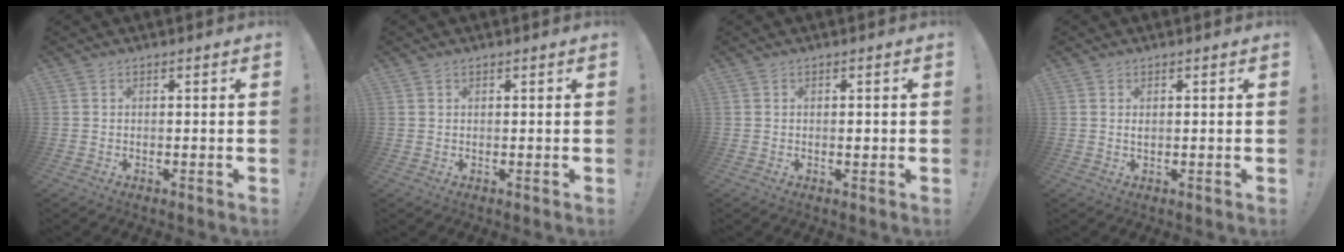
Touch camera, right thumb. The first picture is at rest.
{"total": 0.6, "force": [0.5, 0.3, 0.0], "torque": [0.005, -0.003, 0.009]}
{"total": 1.0, "force": [-0.2, 0.6, 0.7], "torque": [-0.001, -0.002, -0.007]}
{"total": 0.6, "force": [0.3, 0.3, 0.5], "torque": [-0.004, -0.002, 0.004]}